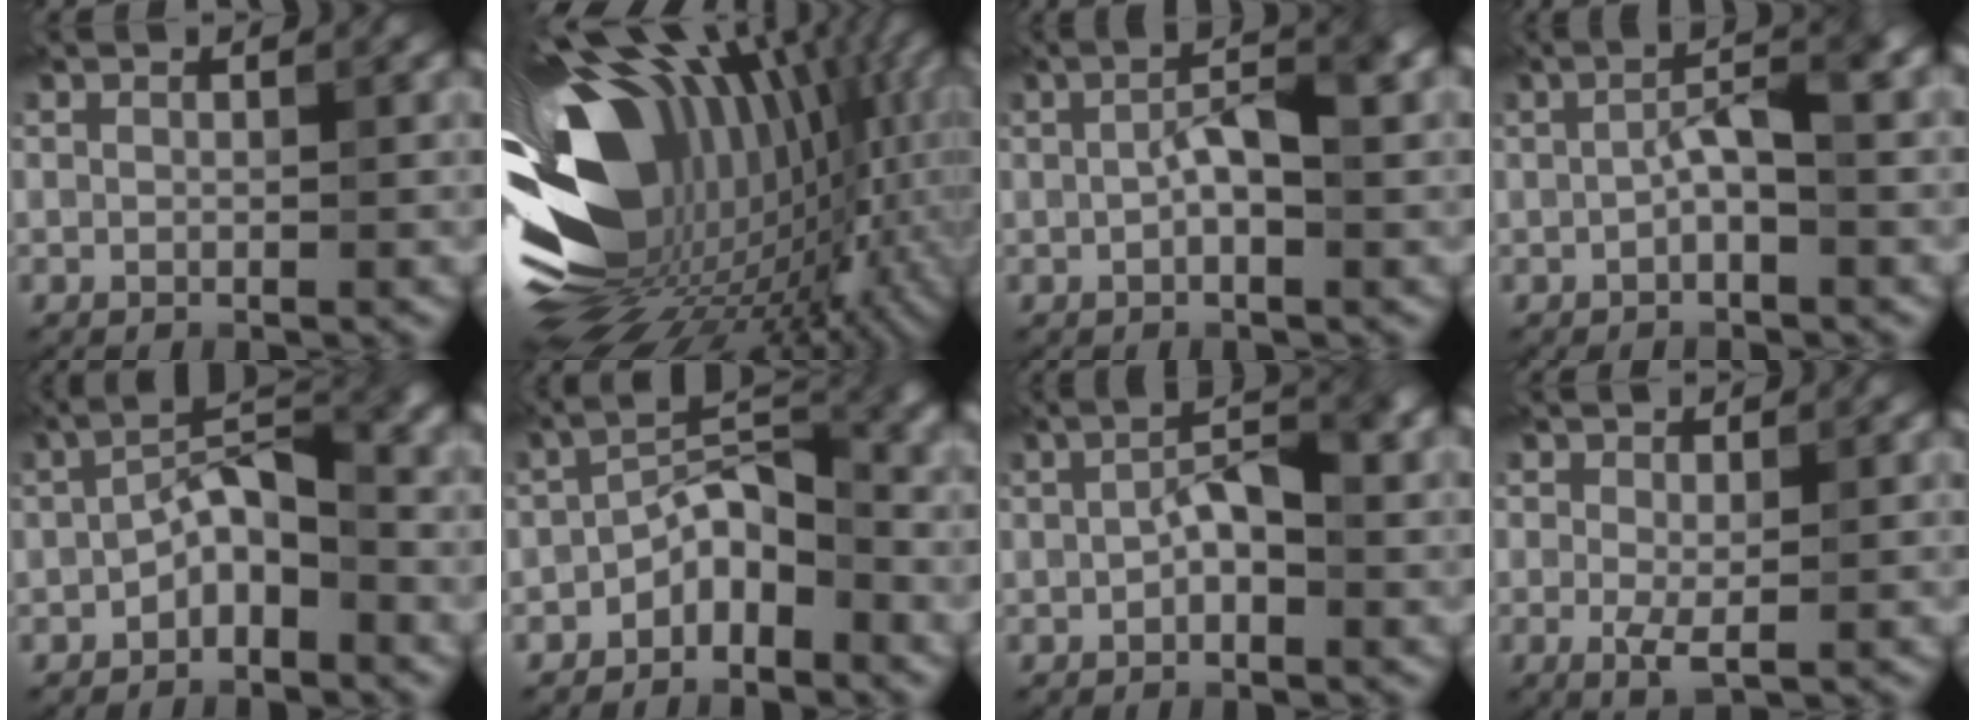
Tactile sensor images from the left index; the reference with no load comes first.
{"total": 18.8, "force": [-0.7, 11.9, 14.5], "torque": [-0.266, -0.030, 0.002]}
{"total": 4.8, "force": [0.2, 1.6, 4.5], "torque": [-0.081, 0.009, 0.000]}
{"total": 3.7, "force": [-0.3, 0.8, 3.6], "torque": [-0.068, 0.015, -0.009]}
{"total": 5.0, "force": [-1.9, 2.1, 4.1], "torque": [-0.066, 0.020, -0.041]}
{"total": 5.1, "force": [-2.7, 2.3, 3.6], "torque": [-0.052, 0.022, -0.055]}
{"total": 4.2, "force": [0.0, 1.8, 3.8], "torque": [-0.068, 0.010, -0.006]}
{"total": 1.8, "force": [-0.1, 0.9, 1.5], "torque": [-0.033, -0.003, 0.000]}